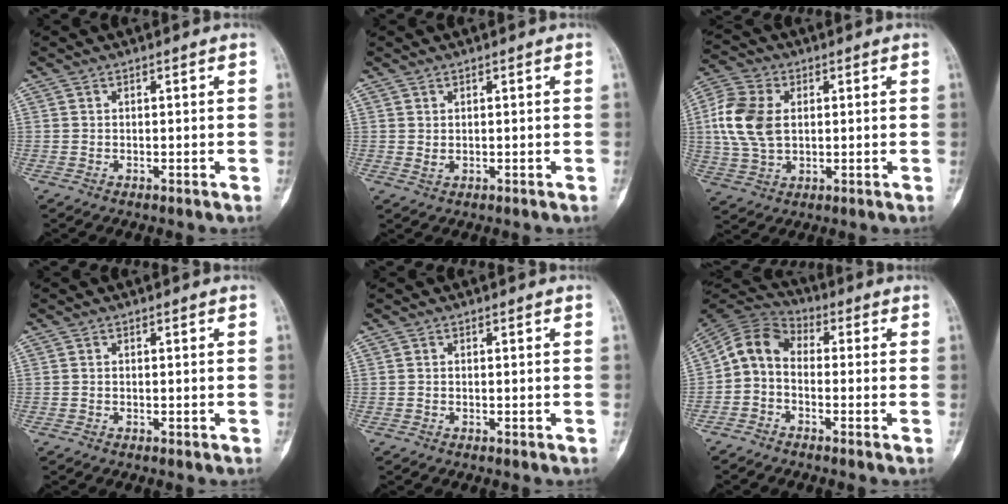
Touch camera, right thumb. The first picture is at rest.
{"total": 1.0, "force": [0.1, 0.7, 0.7], "torque": [-0.009, -0.001, 0.007]}
{"total": 11.7, "force": [1.3, 7.9, 8.5], "torque": [-0.179, 0.007, 0.025]}
{"total": 0.0}
{"total": 0.0}
{"total": 7.7, "force": [-0.8, 5.5, 5.2], "torque": [-0.086, 0.028, -0.038]}